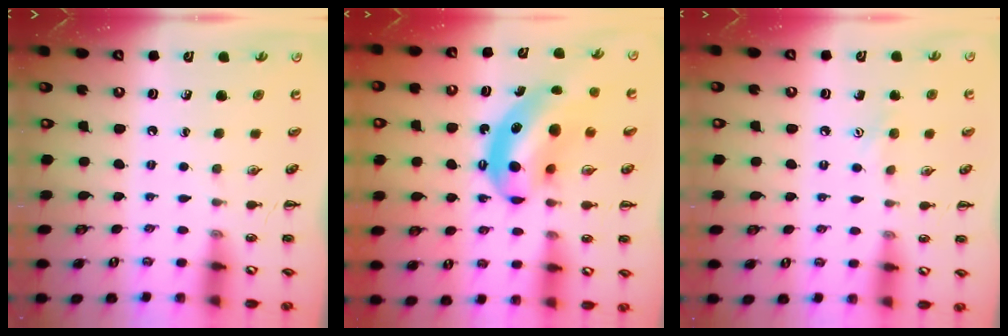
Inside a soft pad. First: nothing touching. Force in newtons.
{"total": 13.2, "press": 12.8, "slide": 3.2}
{"total": 5.3, "press": 5.1, "slide": 1.3}